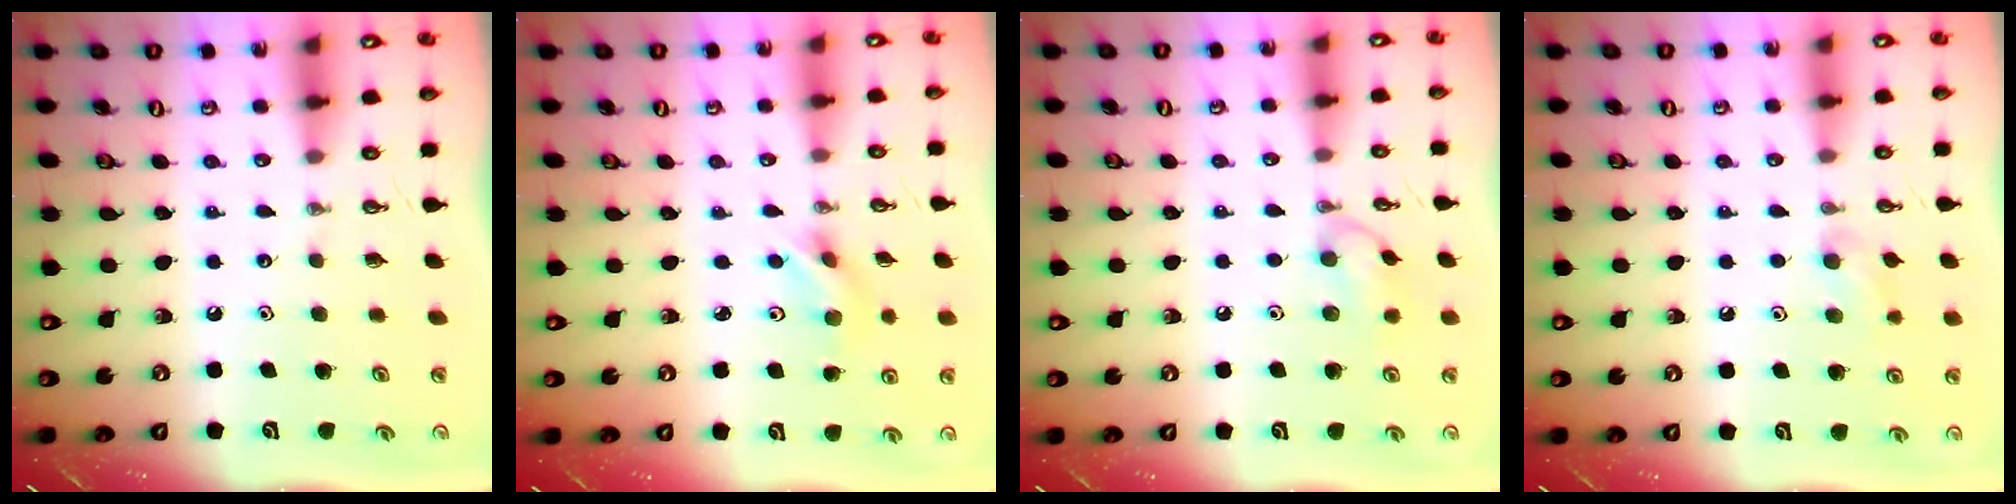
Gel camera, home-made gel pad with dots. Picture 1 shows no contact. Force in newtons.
{"total": 5.4, "press": 4.5, "slide": 2.9}
{"total": 8.8, "press": 8.3, "slide": 2.8}
{"total": 6.9, "press": 6.8, "slide": 1.2}